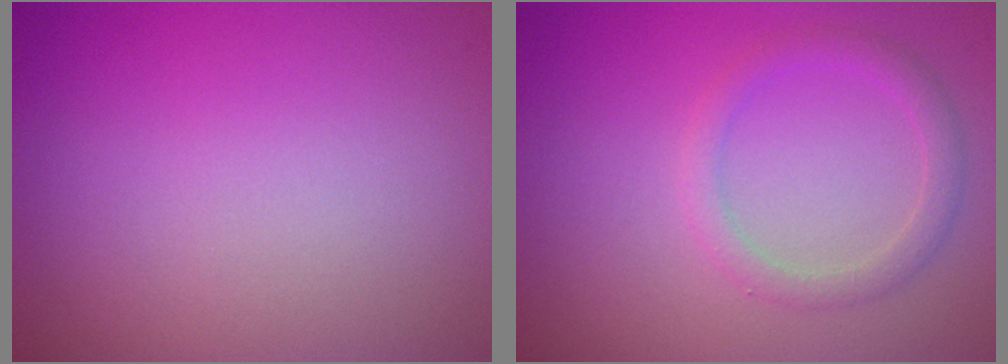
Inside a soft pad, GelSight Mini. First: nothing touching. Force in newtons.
{"total": 1.9, "press": 1.9, "slide": 0.0}